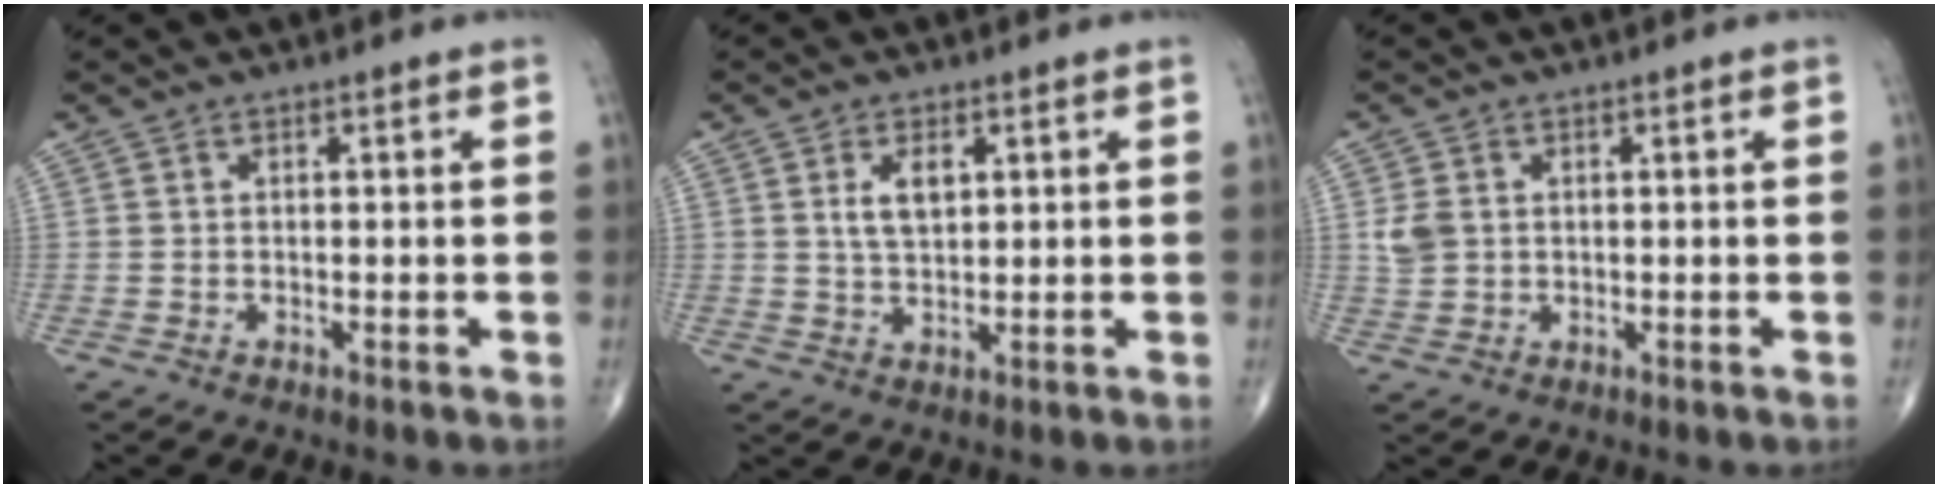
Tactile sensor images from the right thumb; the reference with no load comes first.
{"total": 4.8, "force": [1.6, 2.6, 3.7], "torque": [-0.060, -0.009, 0.031]}
{"total": 3.3, "force": [0.5, 2.6, 1.9], "torque": [-0.038, 0.001, 0.014]}